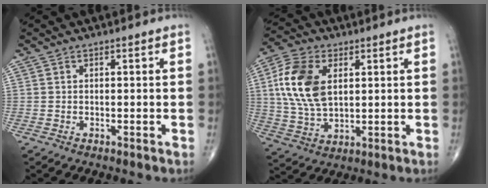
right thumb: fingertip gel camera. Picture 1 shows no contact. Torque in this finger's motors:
{"motor_torque": [-0.76, 1.05, 1.17, 0.34, 0.14]}